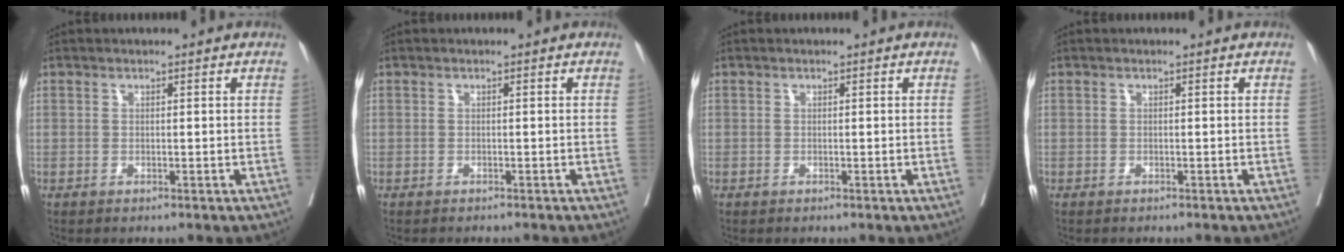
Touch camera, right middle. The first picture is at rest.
{"total": 3.0, "force": [-2.7, 0.4, 1.0], "torque": [-0.013, -0.003, -0.035]}
{"total": 0.0}
{"total": 1.3, "force": [-1.2, 0.2, 0.5], "torque": [-0.007, -0.001, -0.015]}